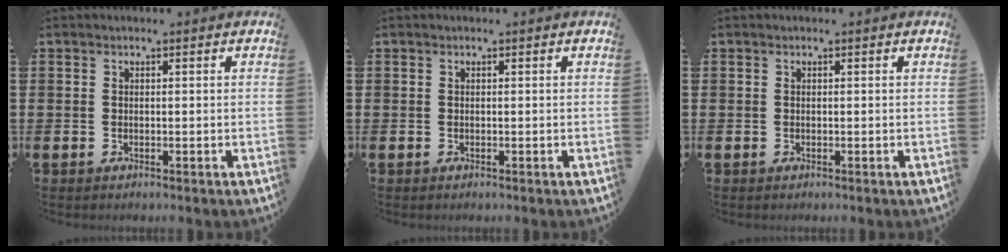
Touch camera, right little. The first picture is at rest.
{"total": 0.0}
{"total": 0.0}